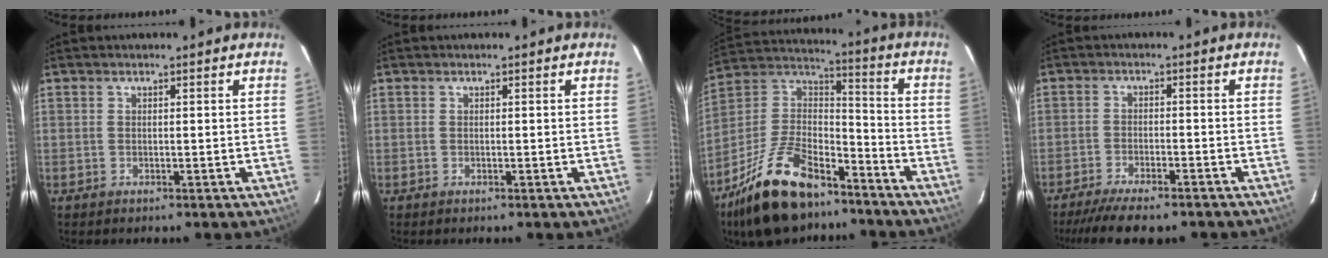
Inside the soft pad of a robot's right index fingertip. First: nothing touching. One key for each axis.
{"total": 0.0}
{"total": 22.2, "fx": -15.4, "fy": 9.8, "fz": 12.7, "tx": -0.264, "ty": 0.007, "tz": -0.266}
{"total": 11.1, "fx": -9.3, "fy": 2.4, "fz": 5.5, "tx": -0.126, "ty": -0.024, "tz": -0.149}